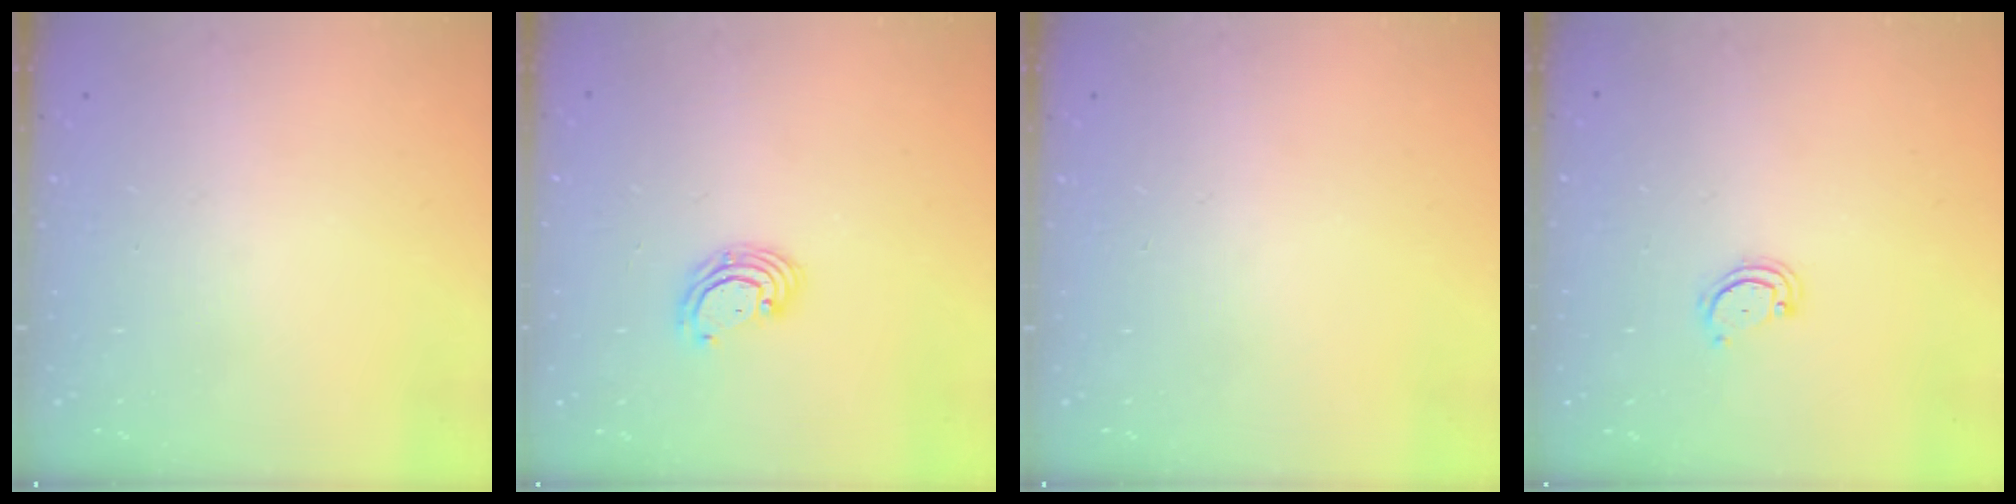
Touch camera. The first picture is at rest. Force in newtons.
{"total": 3.8, "press": 3.8, "slide": 0.2}
{"total": 0.0}
{"total": 2.6, "press": 2.6, "slide": 0.3}